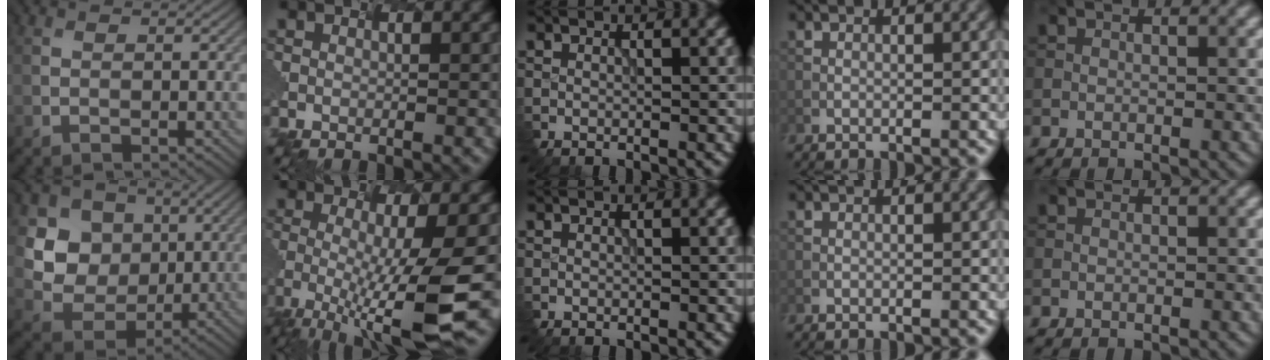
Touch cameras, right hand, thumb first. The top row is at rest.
{"thumb": {"total": 7.3, "force": [1.9, 6.7, 2.1], "torque": [-0.057, -0.011, 0.024]}, "index": {"total": 7.9, "force": [-3.2, 0.5, 7.2], "torque": [-0.130, -0.018, -0.027]}}